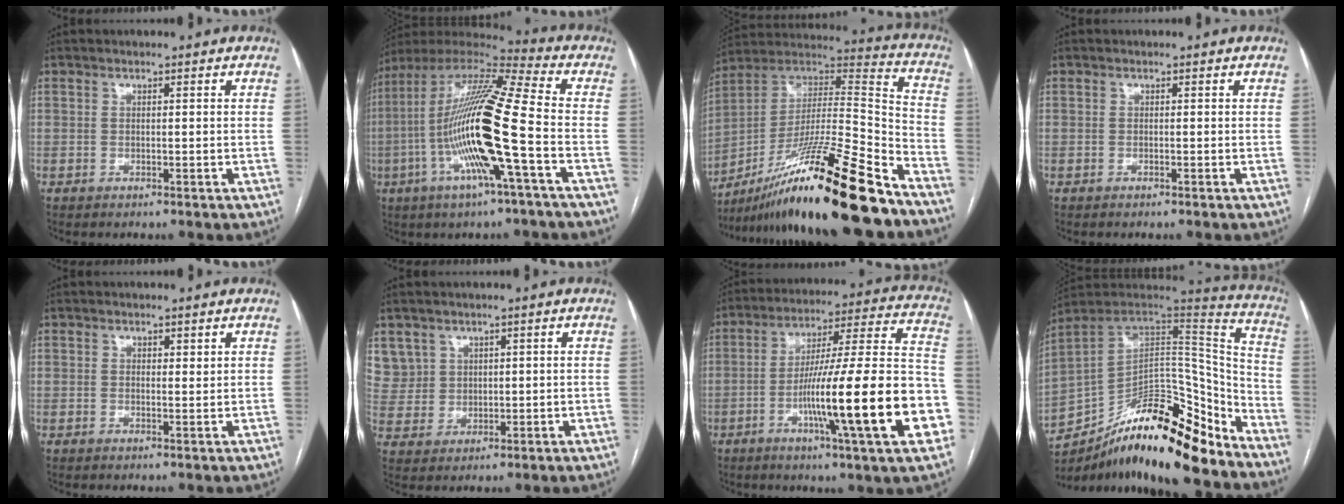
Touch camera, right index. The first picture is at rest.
{"total": 20.4, "force": [-4.3, 0.9, 20.0], "torque": [-0.395, -0.005, -0.090]}
{"total": 26.6, "force": [-19.2, 0.3, 18.5], "torque": [-0.288, -0.008, -0.338]}
{"total": 0.0}
{"total": 1.2, "force": [0.9, 0.6, 0.5], "torque": [-0.004, -0.003, 0.011]}
{"total": 6.9, "force": [3.8, 5.8, 0.2], "torque": [-0.008, 0.012, 0.089]}
{"total": 24.0, "force": [-7.4, 0.7, 22.8], "torque": [-0.300, -0.001, -0.119]}
{"total": 24.5, "force": [-18.2, 6.8, 14.9], "torque": [-0.221, 0.032, -0.297]}